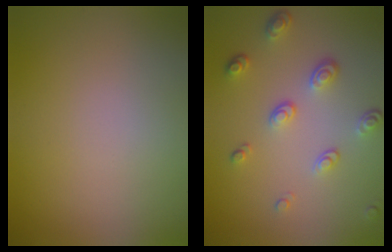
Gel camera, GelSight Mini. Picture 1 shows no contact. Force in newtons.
{"total": 3.4, "press": 2.5, "slide": 2.3}